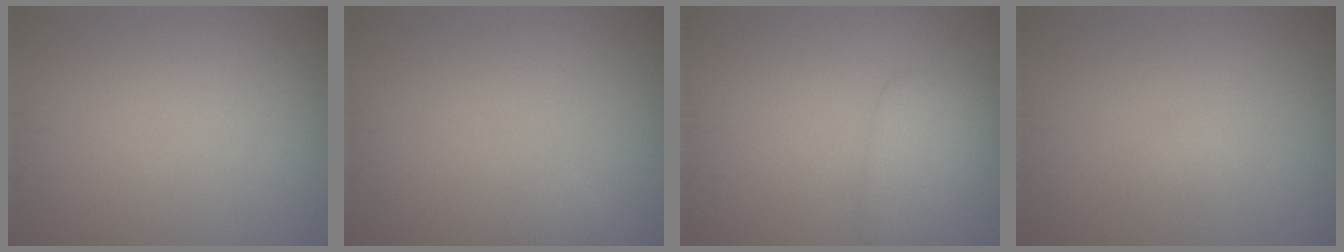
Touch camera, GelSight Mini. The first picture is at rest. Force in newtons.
{"total": 0.6, "press": 0.6, "slide": 0.0}
{"total": 2.6, "press": 2.6, "slide": 0.1}
{"total": 0.6, "press": 0.6, "slide": 0.1}